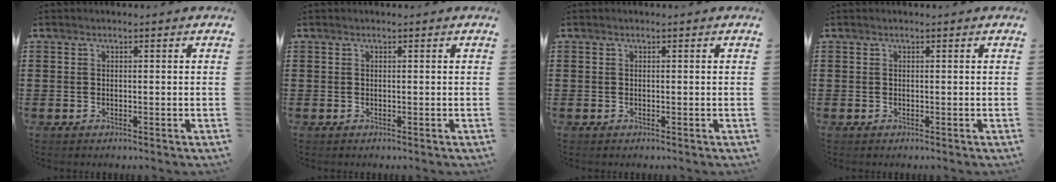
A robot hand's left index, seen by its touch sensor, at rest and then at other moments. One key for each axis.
{"total": 0.0}
{"total": 0.0}
{"total": 0.0}